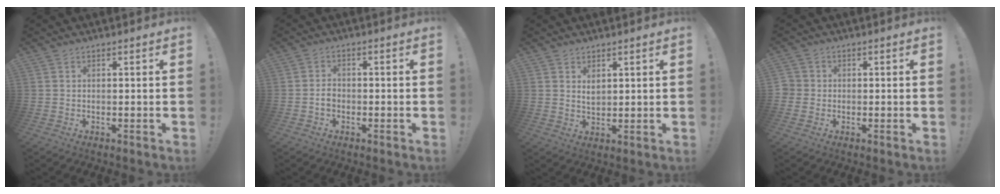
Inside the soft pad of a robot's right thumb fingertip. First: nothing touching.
{"total": 2.5, "force": [-1.1, 1.8, 1.4], "torque": [-0.018, 0.006, -0.020]}
{"total": 3.0, "force": [1.8, 2.0, 1.4], "torque": [-0.012, -0.011, 0.030]}
{"total": 1.9, "force": [-0.1, 1.9, 0.3], "torque": [0.001, 0.000, -0.003]}